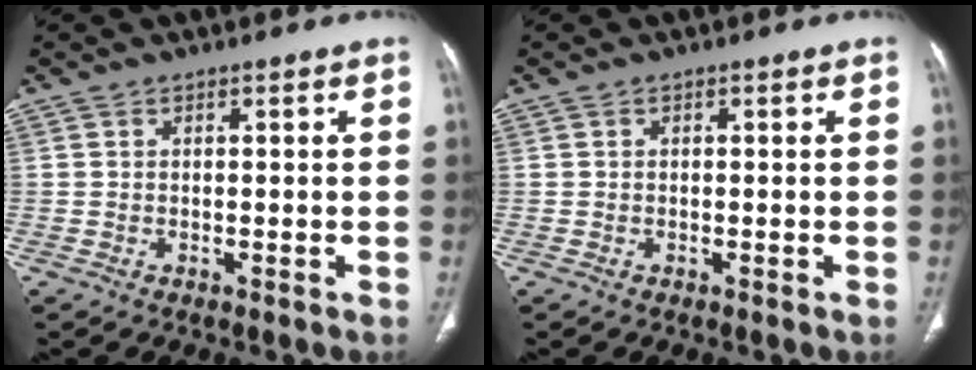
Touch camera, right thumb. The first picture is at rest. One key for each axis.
{"total": 0.0}